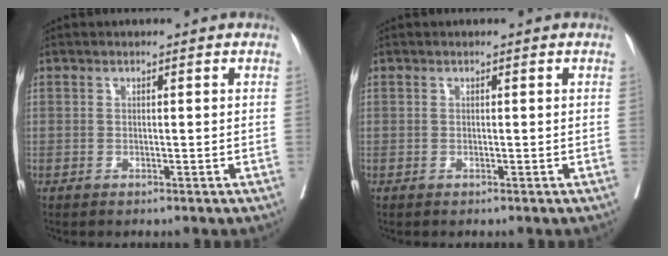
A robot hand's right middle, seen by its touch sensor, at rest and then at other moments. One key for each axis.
{"total": 0.0}